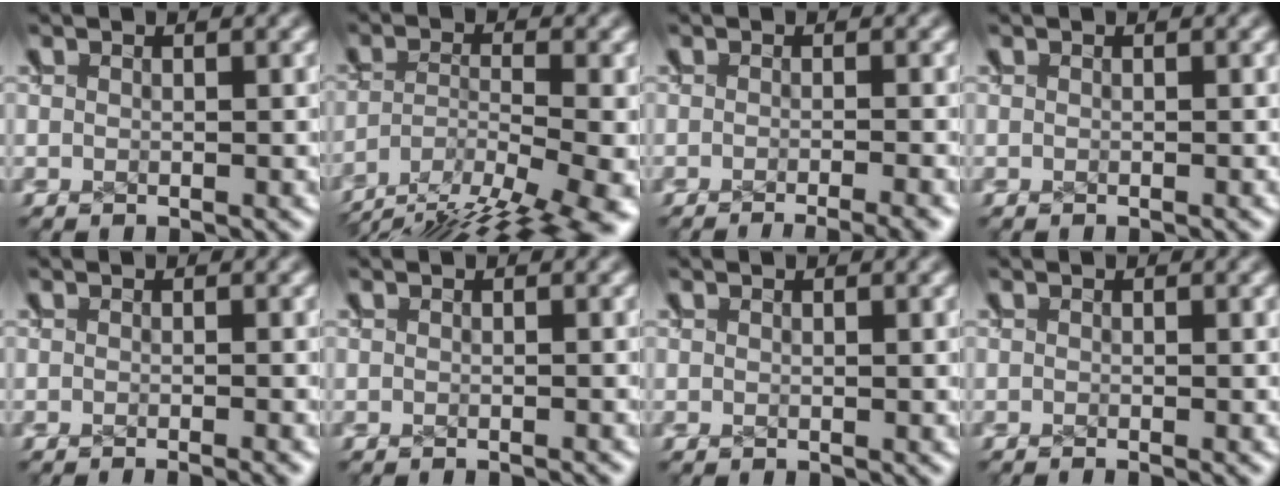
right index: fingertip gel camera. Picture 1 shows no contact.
{"total": 11.8, "force": [-7.3, 5.8, 7.2], "torque": [-0.108, -0.054, -0.090]}
{"total": 4.9, "force": [-4.2, 1.7, 1.8], "torque": [-0.008, -0.003, -0.064]}
{"total": 0.0}
{"total": 1.5, "force": [-1.2, 0.4, 0.7], "torque": [0.001, 0.001, -0.019]}
{"total": 0.5, "force": [-0.5, 0.2, 0.1], "torque": [0.005, 0.002, -0.009]}
{"total": 0.0}
{"total": 0.5, "force": [-0.4, 0.2, 0.3], "torque": [0.001, -0.002, -0.007]}